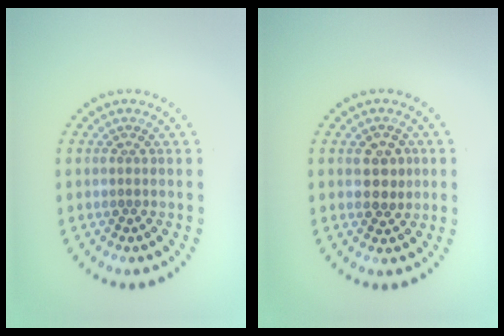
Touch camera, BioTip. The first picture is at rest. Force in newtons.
{"total": 2.4, "press": 2.4, "slide": 0.3}